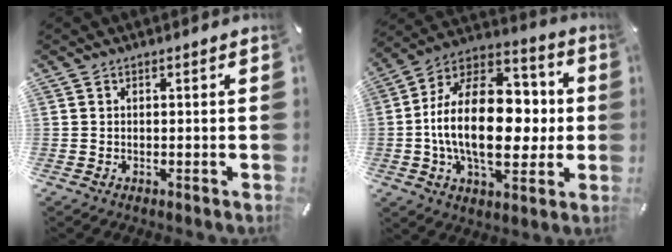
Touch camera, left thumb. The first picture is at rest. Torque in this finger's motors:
{"motor_torque": [0.96, 1.25, 2.62, 0.15, 0.35]}